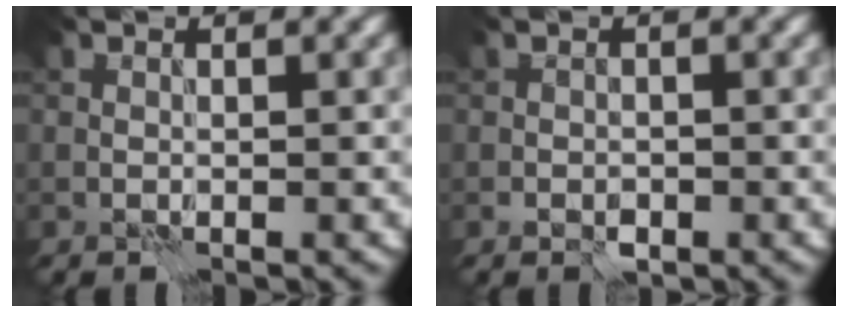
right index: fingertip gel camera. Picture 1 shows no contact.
{"total": 1.5, "force": [-0.7, 1.1, 0.8], "torque": [-0.013, -0.002, -0.013]}